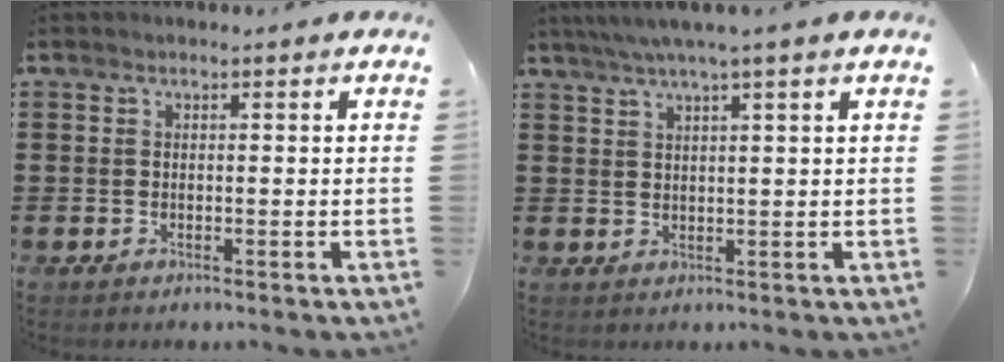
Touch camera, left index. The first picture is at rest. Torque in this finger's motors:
{"motor_torque": [1.36, -0.78, 0.62, 0.21]}